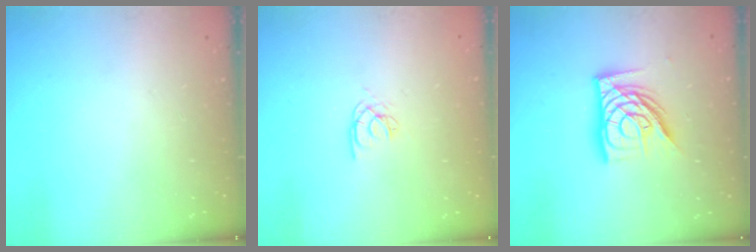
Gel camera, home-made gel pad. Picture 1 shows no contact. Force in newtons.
{"total": 2.6, "press": 2.6, "slide": 0.1}
{"total": 14.0, "press": 14.0, "slide": 1.1}